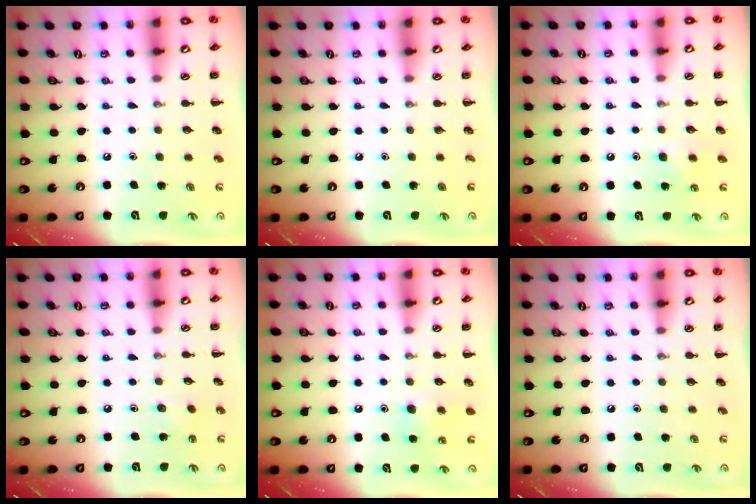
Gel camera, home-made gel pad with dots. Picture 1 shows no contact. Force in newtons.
{"total": 0.0}
{"total": 4.8, "press": 4.5, "slide": 1.7}
{"total": 2.5, "press": 2.4, "slide": 0.8}
{"total": 6.0, "press": 5.7, "slide": 1.7}
{"total": 0.0}